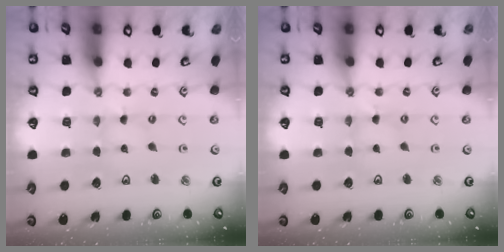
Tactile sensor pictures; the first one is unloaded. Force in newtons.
{"total": 0.8, "press": 0.7, "slide": 0.2}